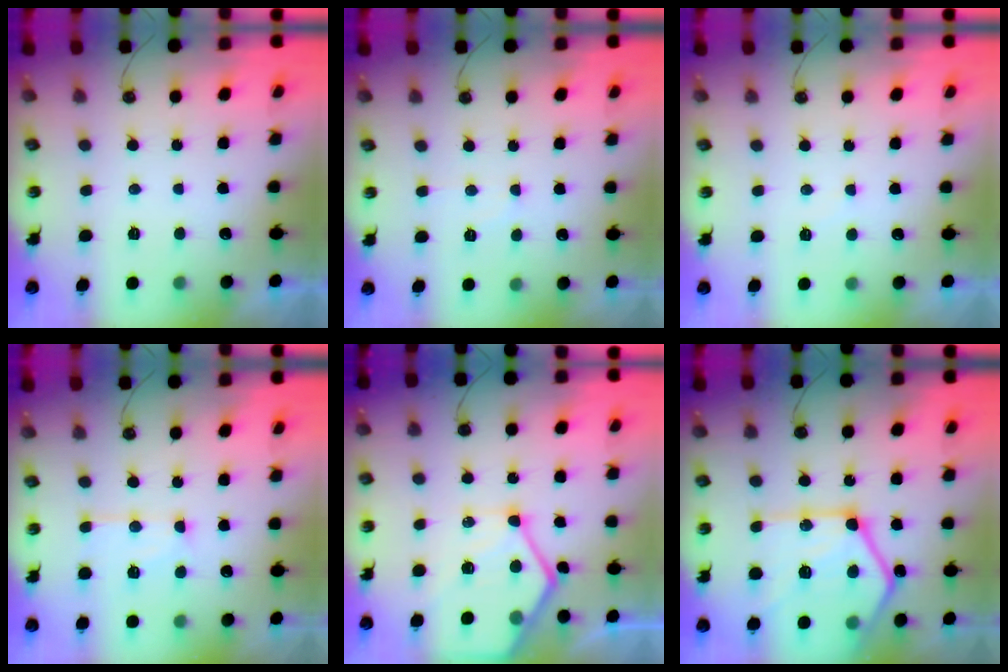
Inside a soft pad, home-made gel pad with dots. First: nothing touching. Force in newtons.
{"total": 6.1, "press": 6.1, "slide": 0.9}
{"total": 5.4, "press": 5.4, "slide": 0.4}
{"total": 9.3, "press": 9.3, "slide": 0.8}
{"total": 15.7, "press": 15.7, "slide": 1.6}
{"total": 26.3, "press": 26.2, "slide": 2.8}